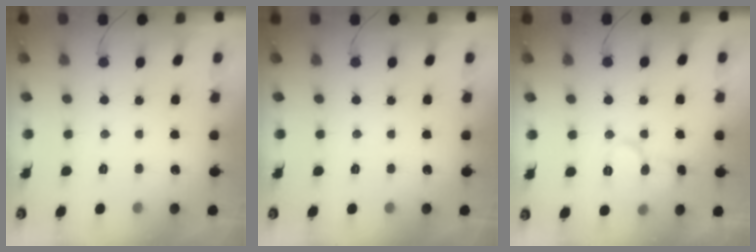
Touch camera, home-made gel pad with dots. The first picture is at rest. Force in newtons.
{"total": 0.0}
{"total": 9.9, "press": 9.9, "slide": 0.8}